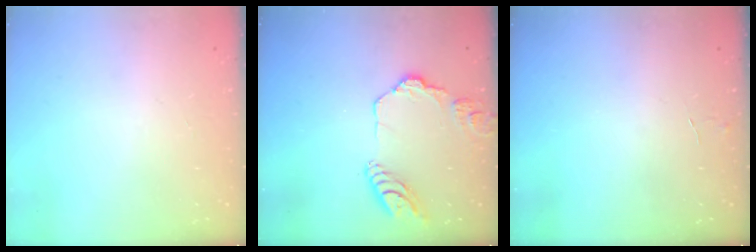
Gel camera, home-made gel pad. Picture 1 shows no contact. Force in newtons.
{"total": 13.0, "press": 13.0, "slide": 1.1}
{"total": 3.8, "press": 3.8, "slide": 0.3}